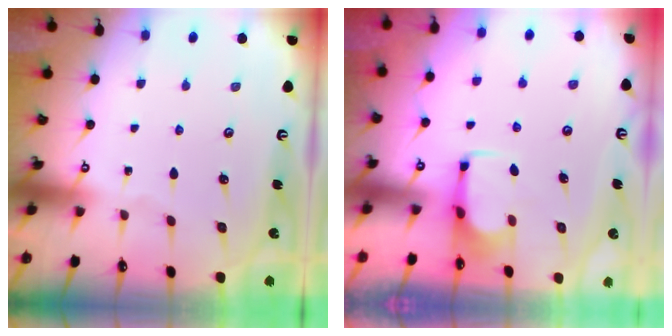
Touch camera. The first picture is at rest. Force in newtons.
{"total": 2.6, "press": 2.4, "slide": 0.9}